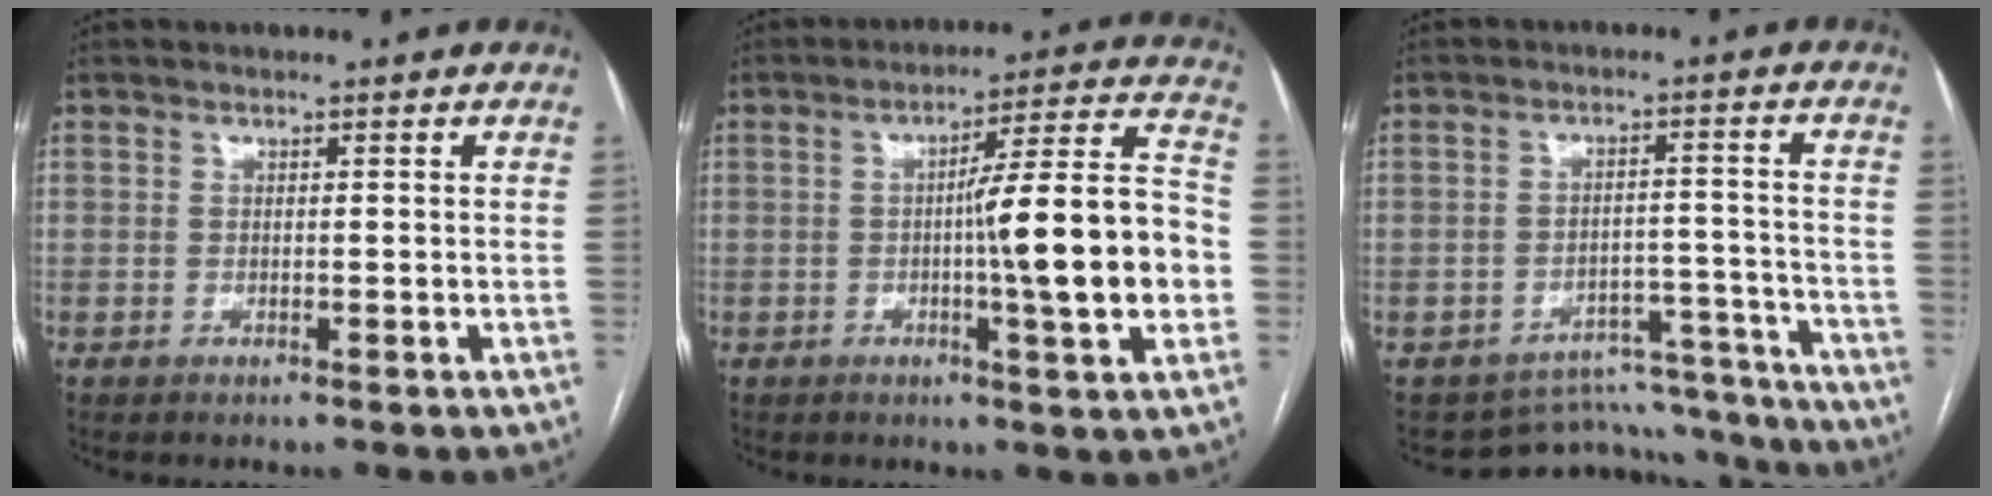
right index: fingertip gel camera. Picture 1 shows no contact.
{"total": 15.1, "force": [-2.2, 0.5, 14.9], "torque": [-0.213, 0.013, -0.034]}
{"total": 11.0, "force": [-10.3, 3.6, -0.6], "torque": [0.028, 0.052, -0.137]}